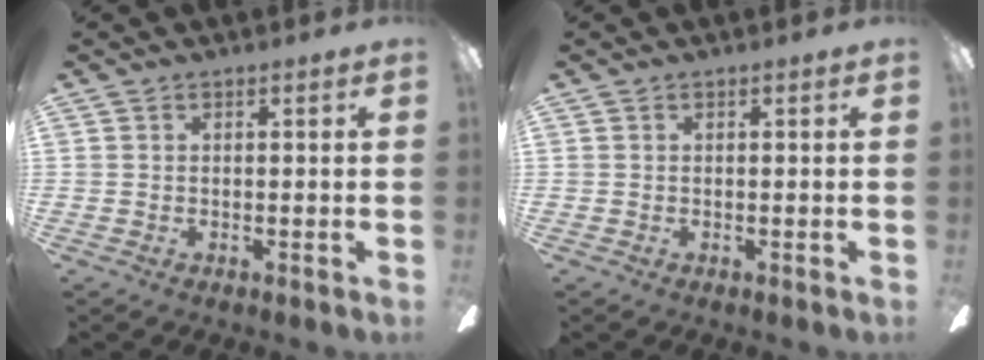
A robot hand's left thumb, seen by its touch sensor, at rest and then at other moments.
{"total": 0.0}